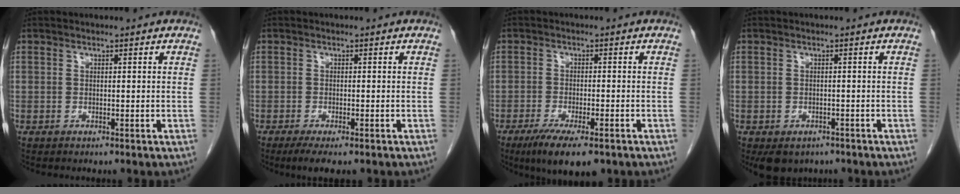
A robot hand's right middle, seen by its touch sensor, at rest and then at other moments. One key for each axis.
{"total": 5.0, "fx": -3.6, "fy": 1.1, "fz": 3.3, "tx": -0.048, "ty": -0.012, "tz": -0.052}
{"total": 9.0, "fx": -6.0, "fy": 2.2, "fz": 6.3, "tx": -0.099, "ty": -0.017, "tz": -0.093}
{"total": 5.2, "fx": -3.7, "fy": 3.2, "fz": 1.6, "tx": -0.017, "ty": 0.002, "tz": -0.048}